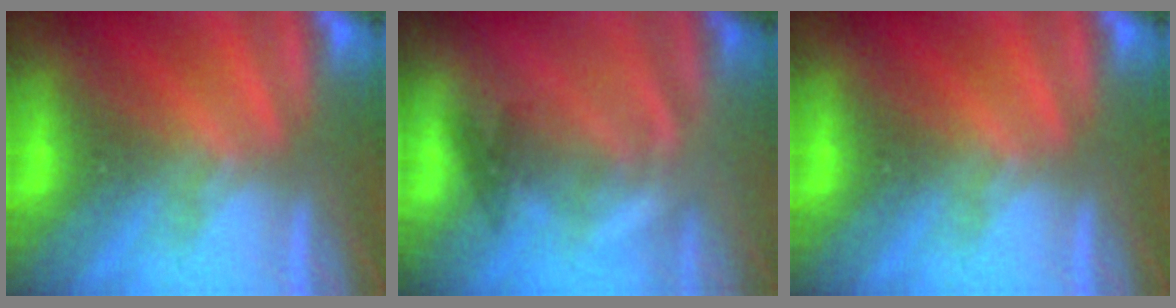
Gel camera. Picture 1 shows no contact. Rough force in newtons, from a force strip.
{"total": 2.2}
{"total": 0.0}